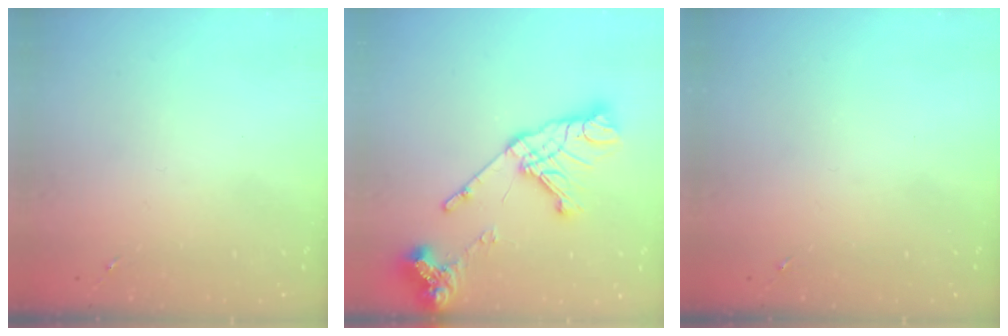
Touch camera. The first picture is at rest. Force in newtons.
{"total": 19.2, "press": 19.1, "slide": 2.3}
{"total": 0.0}